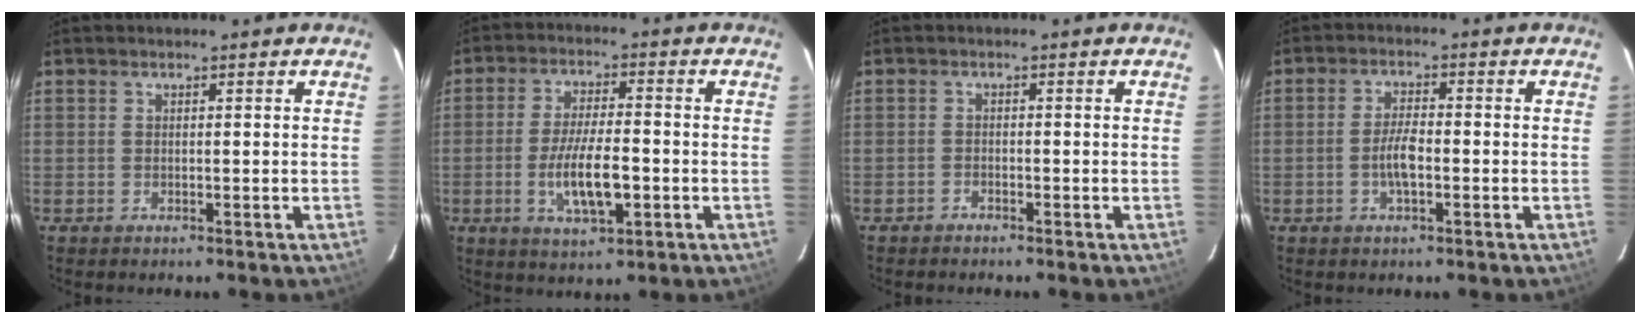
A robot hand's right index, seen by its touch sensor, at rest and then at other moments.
{"total": 9.7, "force": [-2.6, 3.0, 8.9], "torque": [-0.173, -0.008, -0.044]}
{"total": 1.1, "force": [-1.1, 0.2, -0.1], "torque": [-0.003, 0.002, -0.020]}
{"total": 4.3, "force": [-1.3, 1.4, 3.9], "torque": [-0.080, 0.005, -0.024]}